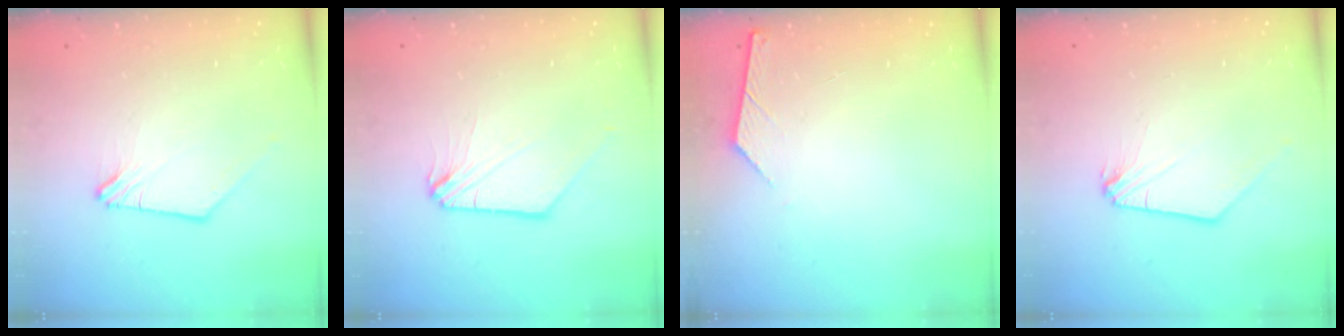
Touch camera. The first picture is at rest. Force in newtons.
{"total": 1.0, "press": 1.0, "slide": 0.3}
{"total": 4.0, "press": 4.0, "slide": 0.5}
{"total": 0.0}